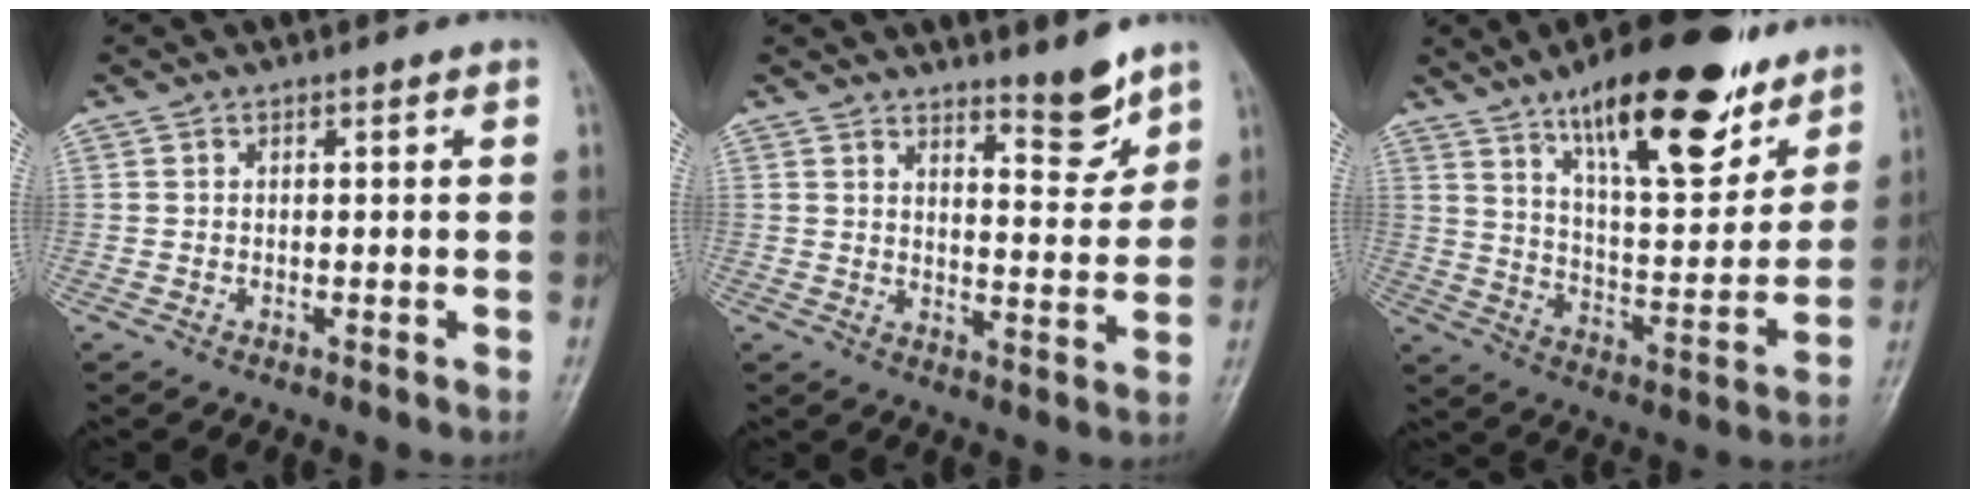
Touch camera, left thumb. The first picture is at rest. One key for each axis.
{"total": 6.1, "fx": 5.0, "fy": 1.2, "fz": 3.2, "tx": -0.035, "ty": -0.052, "tz": 0.080}
{"total": 22.0, "fx": 14.2, "fy": 7.6, "fz": 15.1, "tx": -0.191, "ty": -0.067, "tz": 0.230}